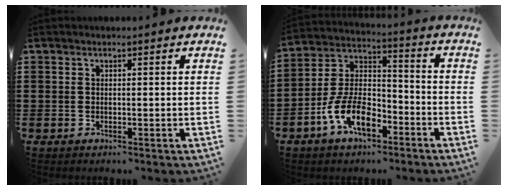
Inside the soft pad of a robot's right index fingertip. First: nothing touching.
{"total": 10.4, "force": [-5.8, 5.0, 7.0], "torque": [-0.162, 0.004, -0.112]}